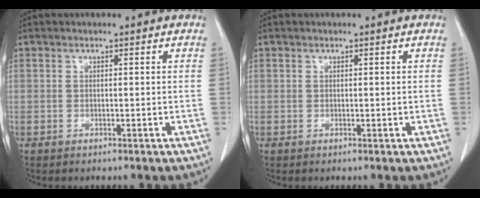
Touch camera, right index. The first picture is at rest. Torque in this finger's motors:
{"motor_torque": [-0.20, 0.17, -0.08, 0.01]}